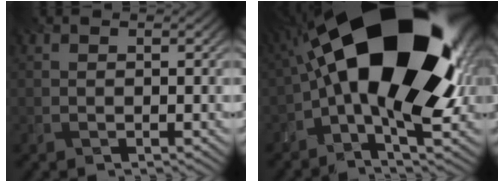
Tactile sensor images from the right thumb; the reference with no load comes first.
{"total": 21.5, "force": [2.1, 10.0, 18.8], "torque": [-0.328, -0.008, 0.032]}